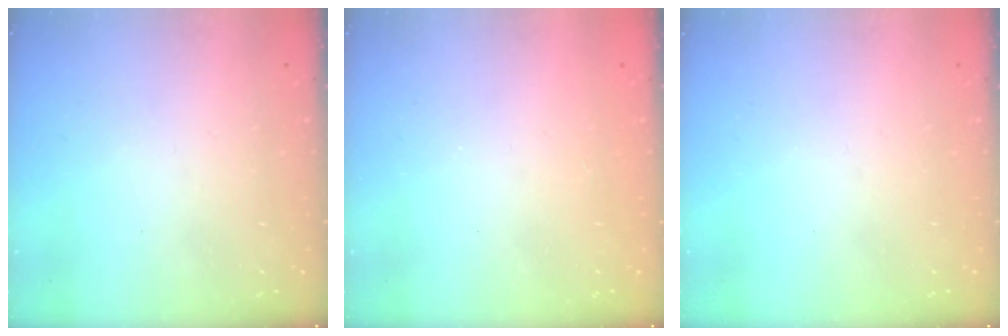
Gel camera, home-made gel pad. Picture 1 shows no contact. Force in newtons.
{"total": 0.9, "press": 0.9, "slide": 0.2}
{"total": 0.0}